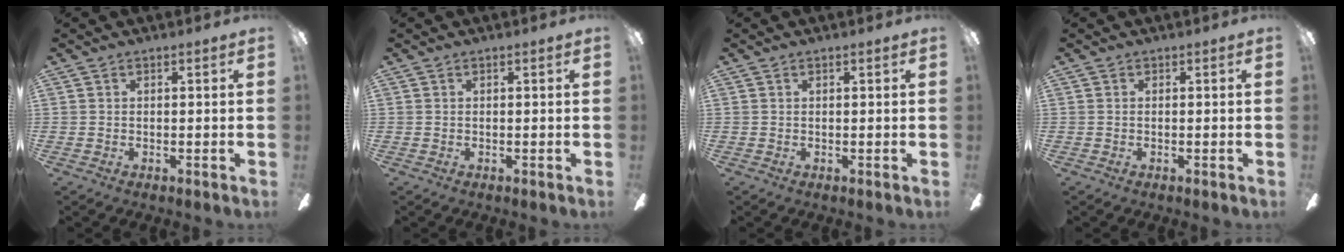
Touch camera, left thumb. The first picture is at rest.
{"total": 0.0}
{"total": 0.8, "force": [0.3, 0.0, 0.8], "torque": [-0.015, -0.002, 0.005]}
{"total": 0.0}